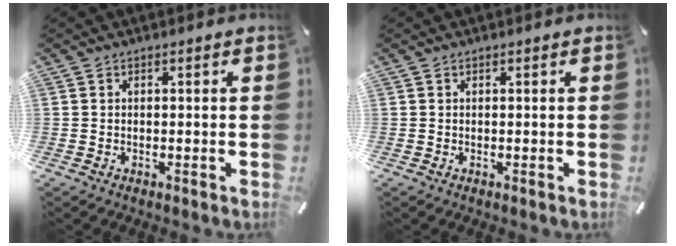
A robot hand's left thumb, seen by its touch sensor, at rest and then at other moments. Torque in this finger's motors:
{"motor_torque": [0.00, 0.00, 0.00, 0.00, 0.00]}